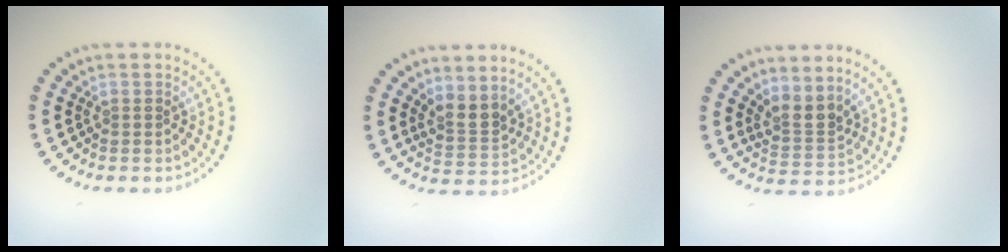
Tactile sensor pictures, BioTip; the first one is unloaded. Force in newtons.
{"total": 2.5, "press": 2.1, "slide": 1.4}
{"total": 2.5, "press": 1.9, "slide": 1.7}